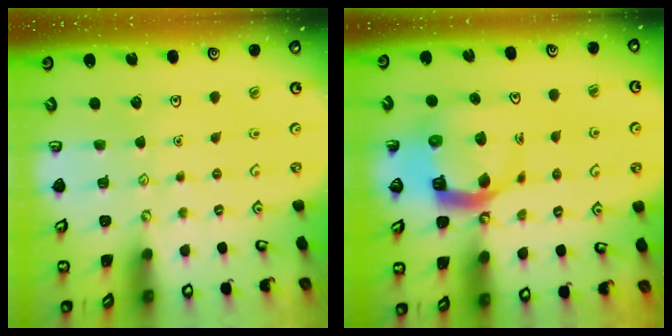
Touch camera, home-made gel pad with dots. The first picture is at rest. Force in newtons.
{"total": 9.0, "press": 8.9, "slide": 1.2}